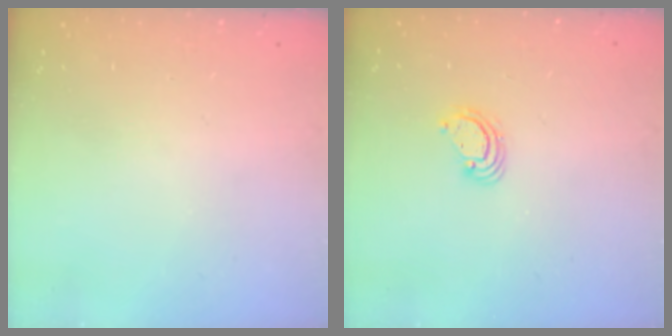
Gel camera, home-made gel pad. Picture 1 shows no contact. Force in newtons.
{"total": 3.9, "press": 3.8, "slide": 0.4}